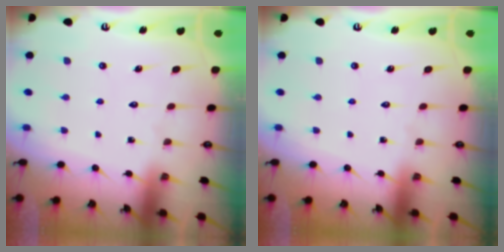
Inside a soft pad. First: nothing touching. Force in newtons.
{"total": 0.0}